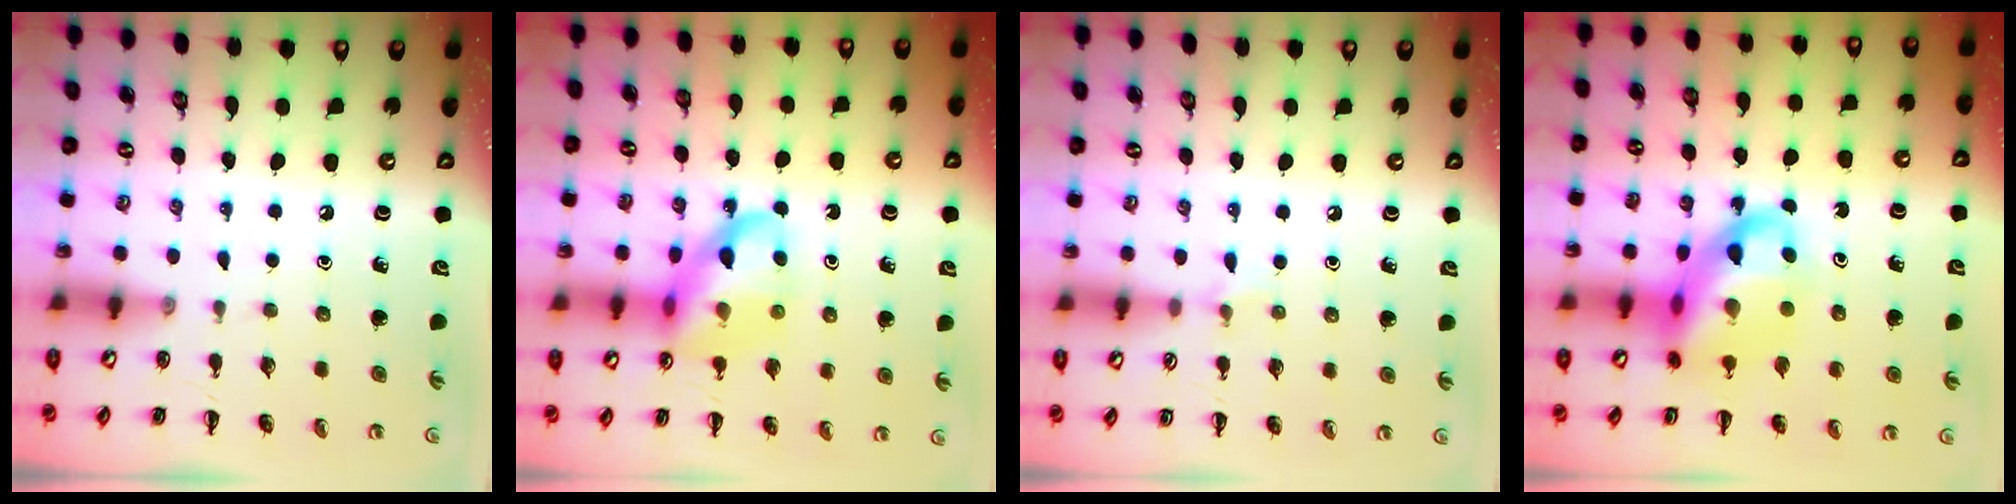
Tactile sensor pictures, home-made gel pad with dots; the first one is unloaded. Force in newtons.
{"total": 14.3, "press": 13.9, "slide": 3.4}
{"total": 4.4, "press": 4.1, "slide": 1.7}
{"total": 15.9, "press": 15.4, "slide": 3.9}